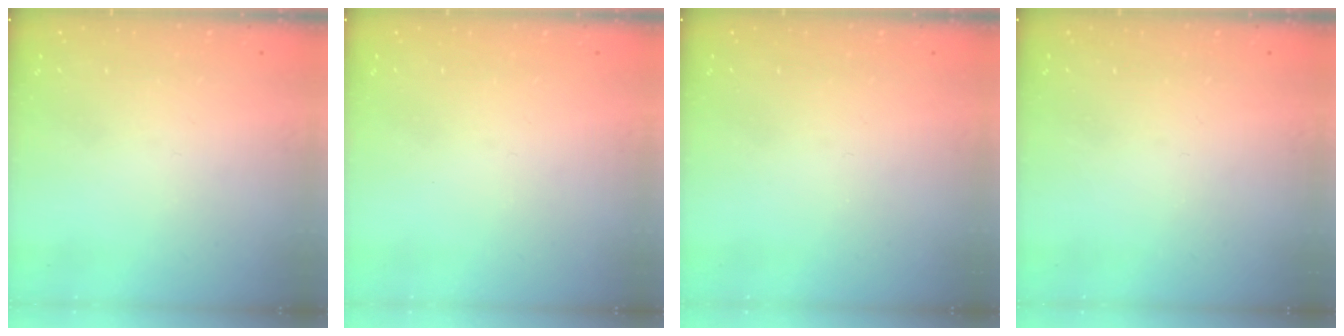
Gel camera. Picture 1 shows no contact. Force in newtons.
{"total": 0.0}
{"total": 0.0}
{"total": 0.0}